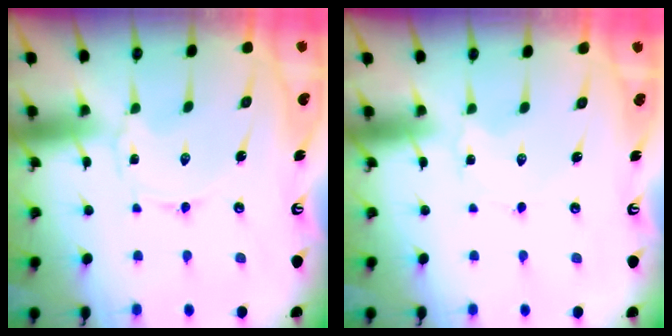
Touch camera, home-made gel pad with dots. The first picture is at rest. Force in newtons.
{"total": 0.0}